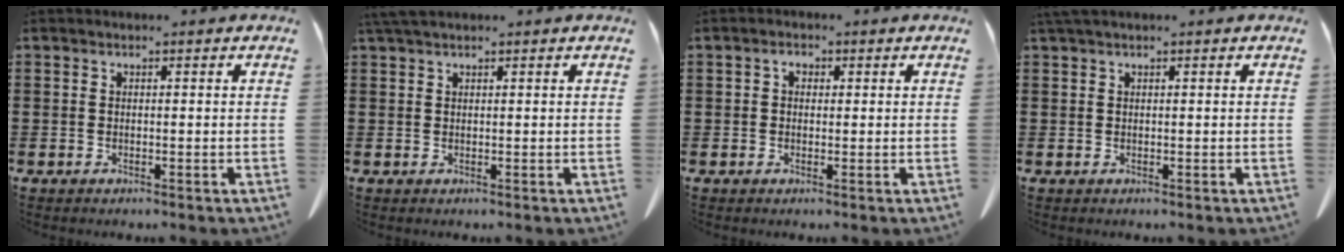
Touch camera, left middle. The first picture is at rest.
{"total": 1.8, "force": [1.4, 0.3, 1.1], "torque": [-0.026, 0.001, 0.026]}
{"total": 1.5, "force": [0.2, 1.1, 1.0], "torque": [-0.022, 0.009, 0.003]}
{"total": 0.9, "force": [0.6, 0.1, 0.7], "torque": [-0.015, 0.001, 0.012]}